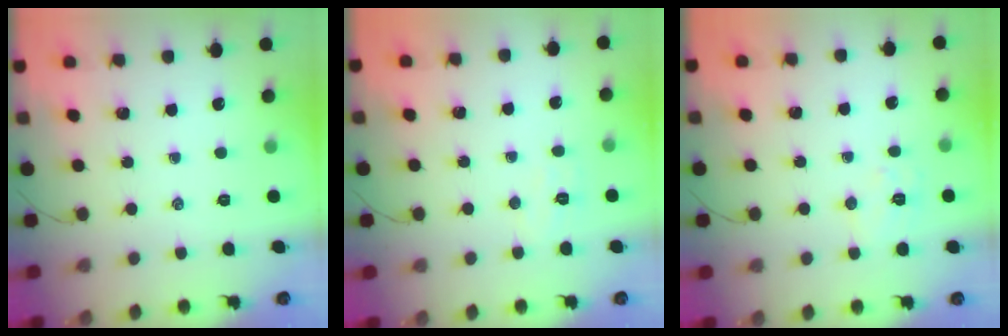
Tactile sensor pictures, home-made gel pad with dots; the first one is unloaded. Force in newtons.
{"total": 5.1, "press": 5.0, "slide": 1.1}
{"total": 6.6, "press": 6.5, "slide": 0.7}